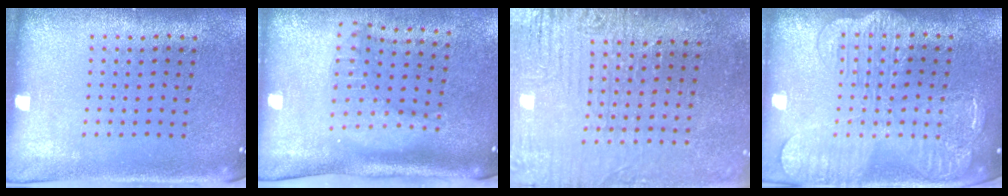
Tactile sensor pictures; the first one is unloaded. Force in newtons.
{"total": 2.0, "press": 1.6, "slide": 1.3}
{"total": 3.8, "press": 3.4, "slide": 1.7}
{"total": 2.8, "press": 2.8, "slide": 0.6}